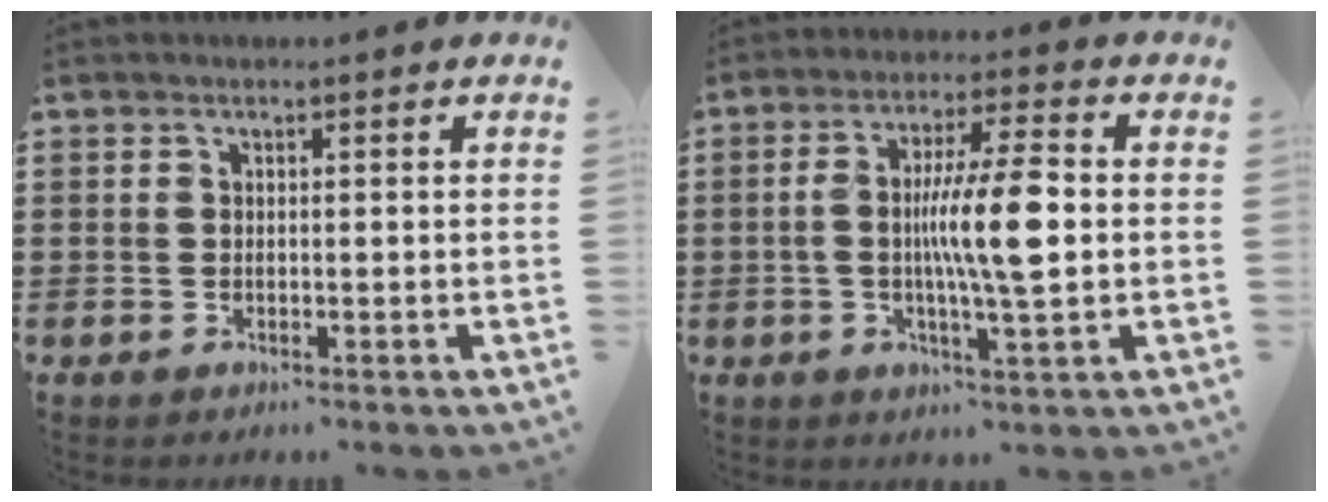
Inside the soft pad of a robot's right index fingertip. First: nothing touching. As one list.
[{"total": 10.6, "force": [-0.1, 1.6, 10.5], "torque": [-0.189, 0.002, -0.007]}]